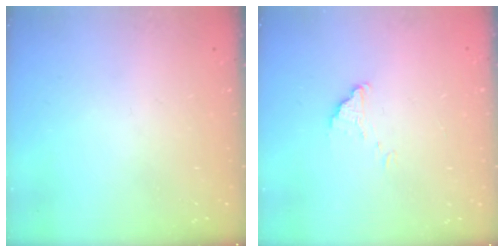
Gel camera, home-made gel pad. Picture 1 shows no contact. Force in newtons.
{"total": 1.5, "press": 1.5, "slide": 0.1}